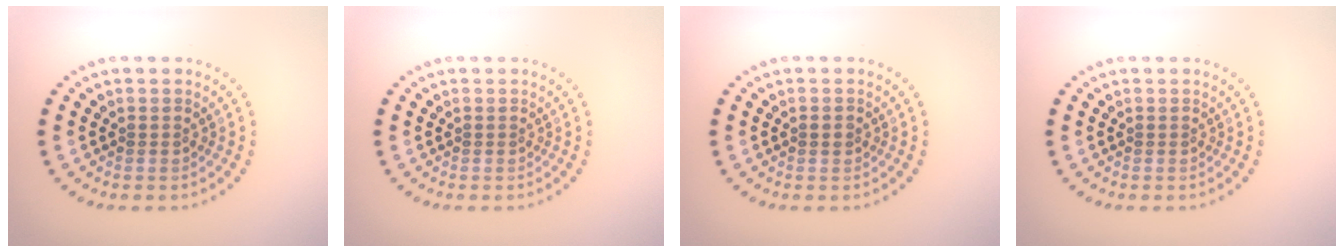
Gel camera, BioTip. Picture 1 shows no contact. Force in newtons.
{"total": 0.0}
{"total": 0.9, "press": 0.9, "slide": 0.0}
{"total": 0.0}